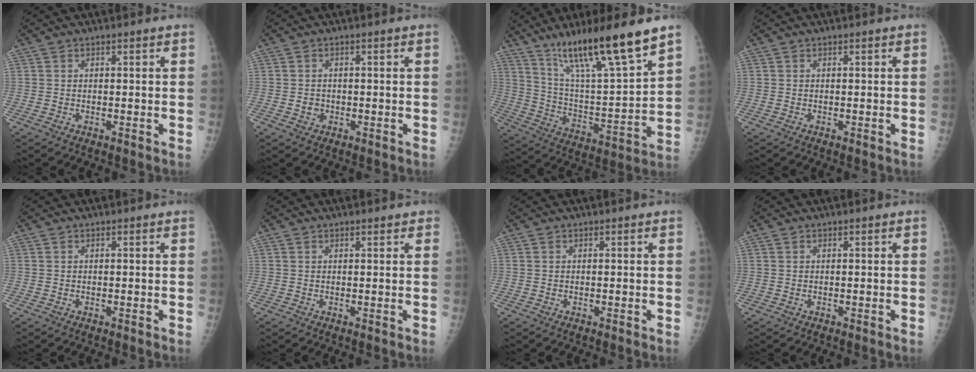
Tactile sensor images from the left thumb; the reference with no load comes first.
{"total": 1.7, "force": [-0.4, 1.5, 0.6], "torque": [-0.003, 0.004, -0.004]}
{"total": 20.9, "force": [14.6, 2.2, 14.8], "torque": [-0.234, -0.065, 0.259]}
{"total": 0.0}
{"total": 0.0}
{"total": 1.3, "force": [1.0, 0.6, 0.7], "torque": [-0.004, -0.002, 0.009]}
{"total": 0.0}
{"total": 0.0}